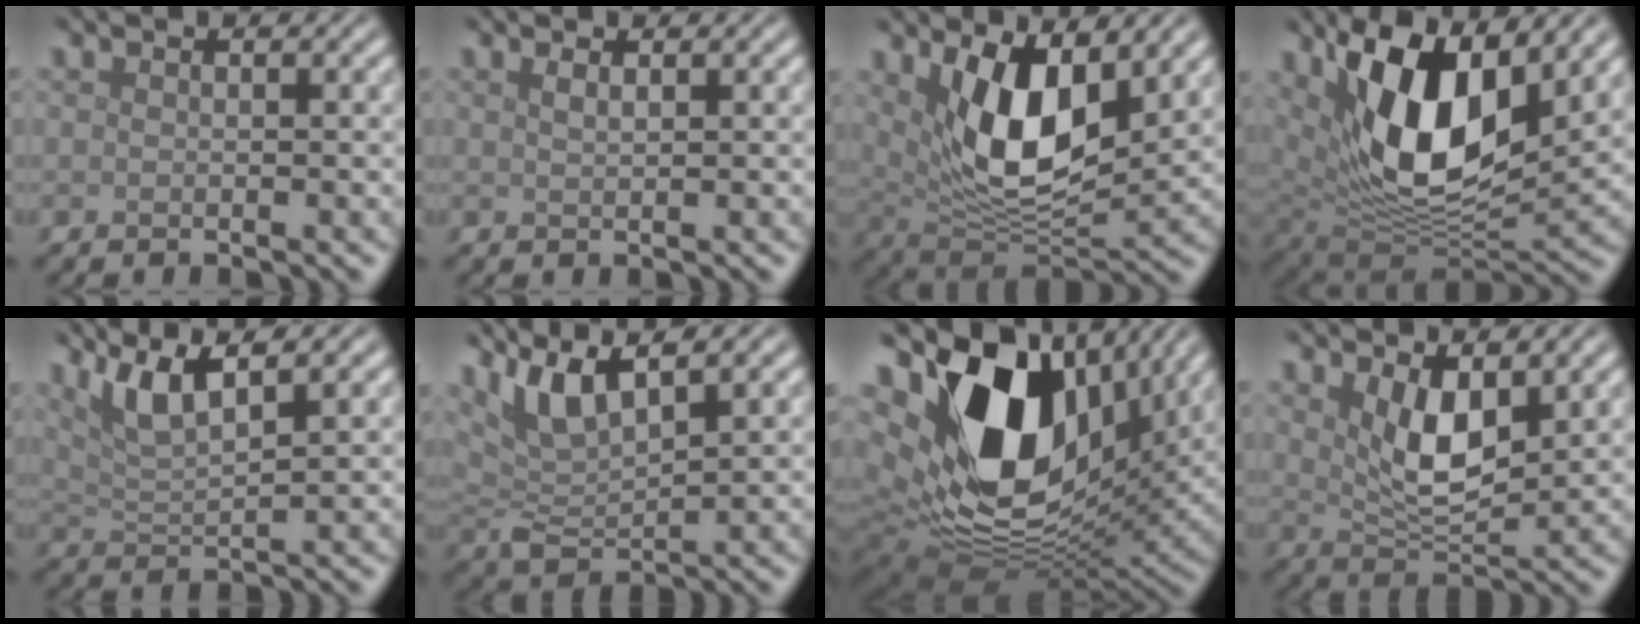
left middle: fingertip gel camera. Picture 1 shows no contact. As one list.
[{"total": 0.9, "force": [0.6, 0.3, 0.6], "torque": [-0.011, -0.001, 0.009]}, {"total": 8.9, "force": [2.8, 4.0, 7.5], "torque": [-0.141, -0.022, 0.053]}, {"total": 12.9, "force": [4.6, 6.1, 10.3], "torque": [-0.181, -0.007, 0.083]}, {"total": 4.6, "force": [2.9, 1.0, 3.4], "torque": [-0.067, 0.005, 0.057]}, {"total": 5.7, "force": [3.6, 1.6, 4.0], "torque": [-0.091, 0.004, 0.072]}, {"total": 17.5, "force": [6.0, 10.9, 12.2], "torque": [-0.260, -0.006, 0.115]}, {"total": 4.9, "force": [1.8, 2.1, 4.0], "torque": [-0.082, -0.015, 0.037]}]